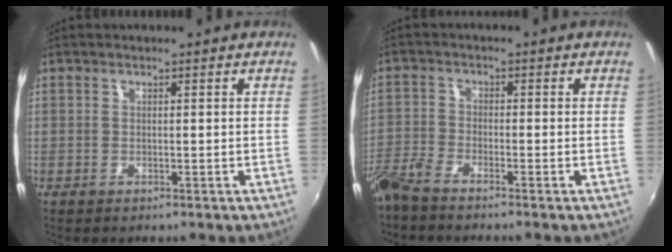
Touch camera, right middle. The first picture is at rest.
{"total": 4.8, "force": [-4.2, 0.2, 2.3], "torque": [-0.063, -0.011, -0.090]}